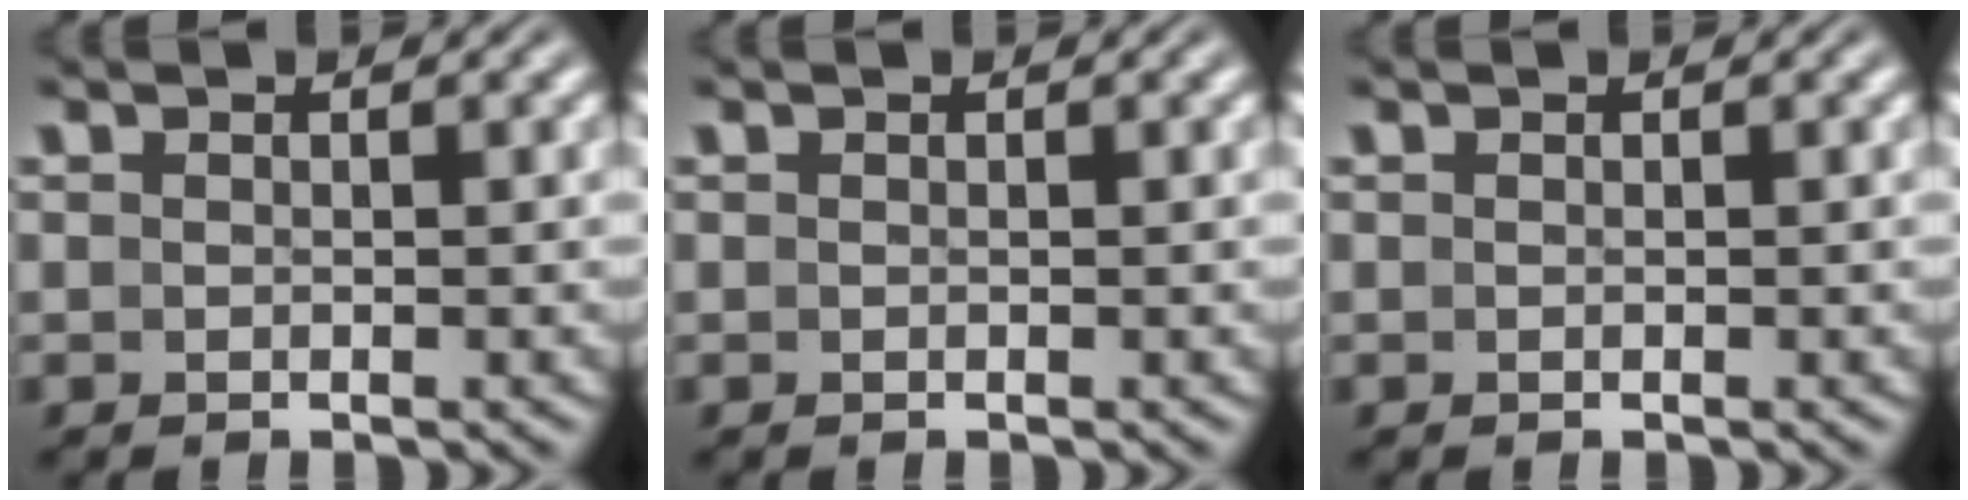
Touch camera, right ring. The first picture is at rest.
{"total": 0.0}
{"total": 0.0}